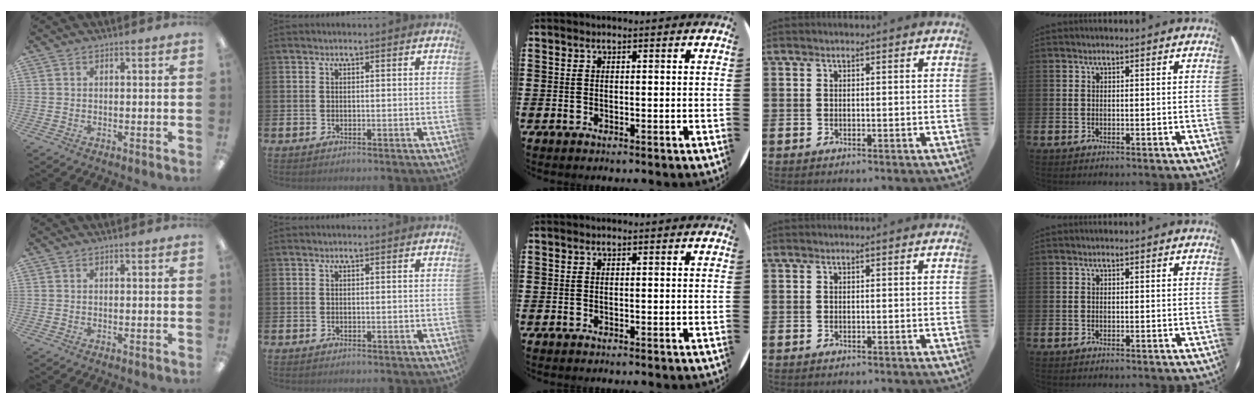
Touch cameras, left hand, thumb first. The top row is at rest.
{}